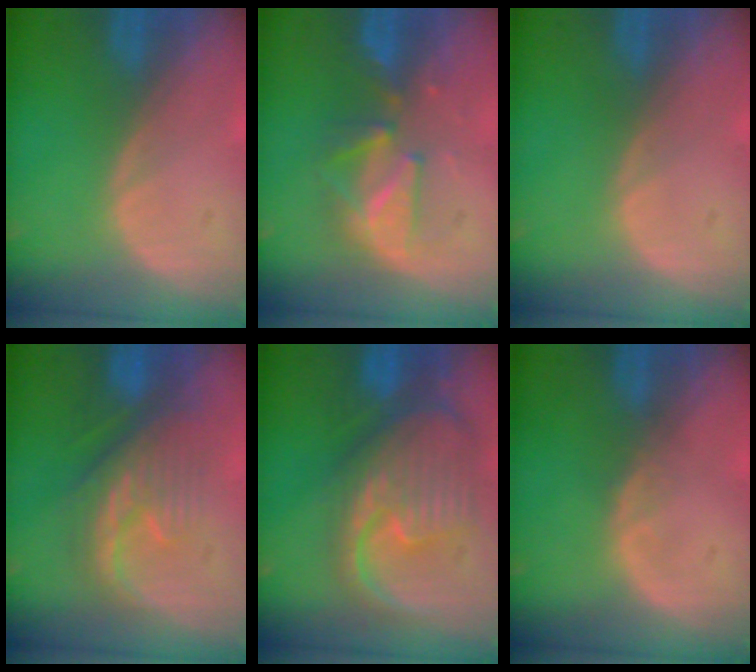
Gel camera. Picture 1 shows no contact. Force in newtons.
{"total": 6.2, "press": 6.2, "slide": 0.6}
{"total": 0.0}
{"total": 7.9, "press": 7.9, "slide": 1.0}
{"total": 12.2, "press": 10.5, "slide": 6.2}
{"total": 0.9, "press": 0.9, "slide": 0.2}